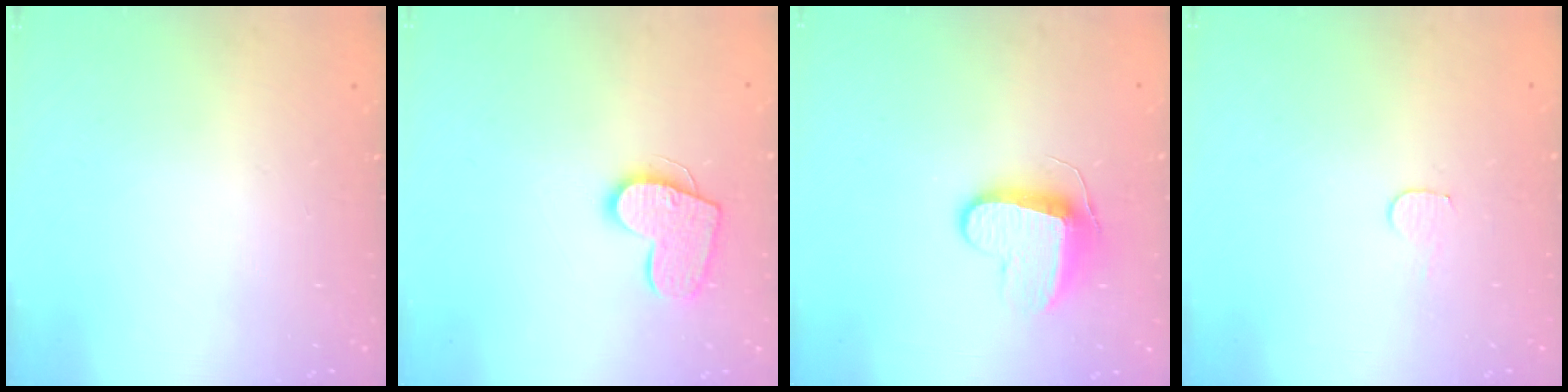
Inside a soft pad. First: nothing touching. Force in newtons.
{"total": 12.4, "press": 12.4, "slide": 0.7}
{"total": 9.5, "press": 9.5, "slide": 0.0}
{"total": 3.5, "press": 3.5, "slide": 0.3}